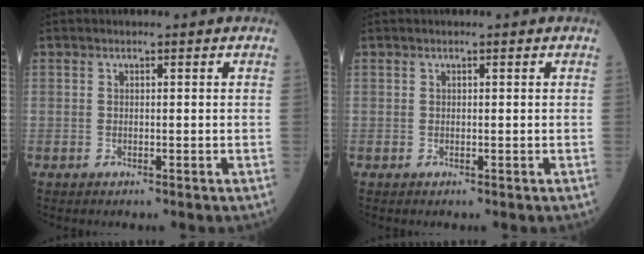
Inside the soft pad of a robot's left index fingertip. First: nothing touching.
{"total": 0.0}